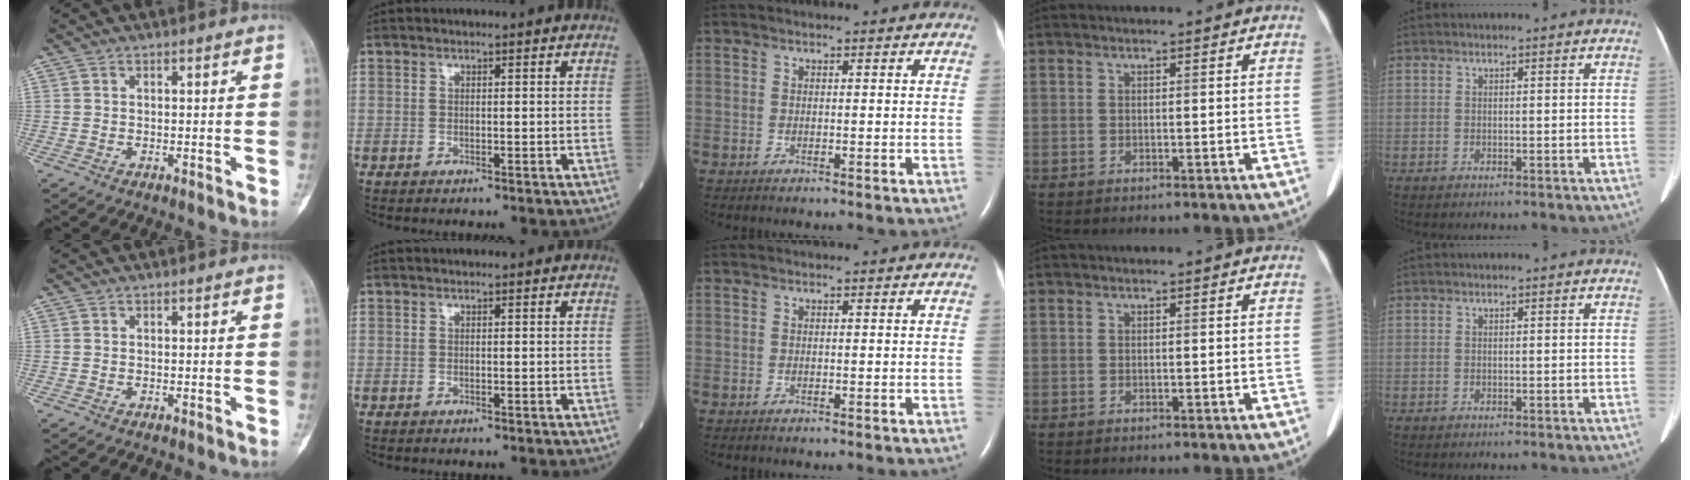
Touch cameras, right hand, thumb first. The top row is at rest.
{}